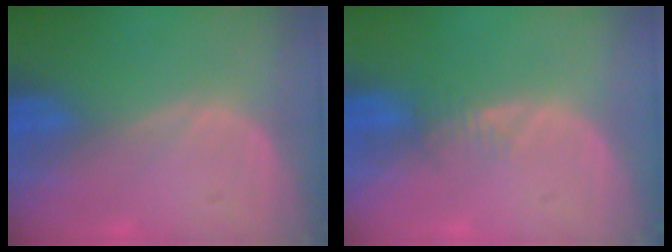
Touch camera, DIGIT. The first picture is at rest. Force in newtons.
{"total": 1.5, "press": 1.5, "slide": 0.2}